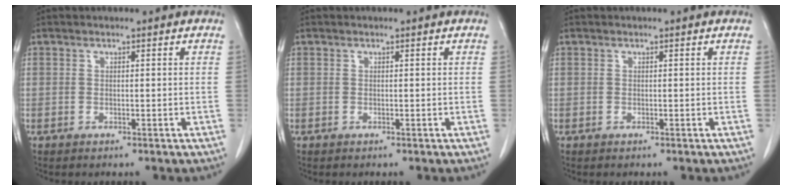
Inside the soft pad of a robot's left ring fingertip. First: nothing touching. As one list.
[{"total": 0.0}, {"total": 0.0}]